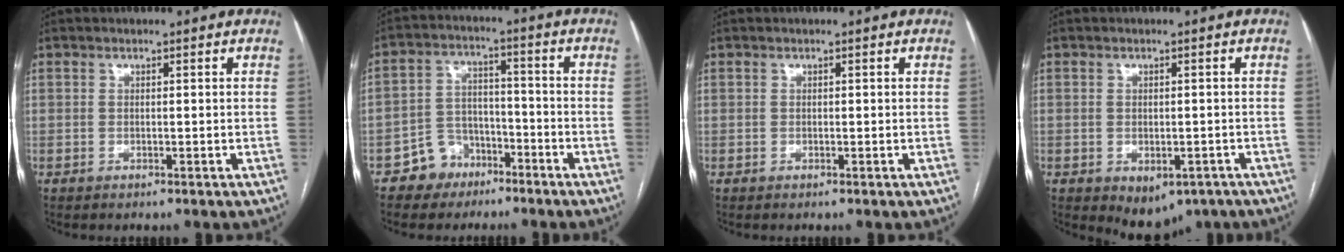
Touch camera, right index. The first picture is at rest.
{"total": 6.8, "force": [-4.4, 5.1, 1.0], "torque": [-0.013, 0.016, -0.072]}
{"total": 0.0}
{"total": 6.4, "force": [-3.8, 4.0, 3.3], "torque": [-0.030, 0.000, -0.044]}